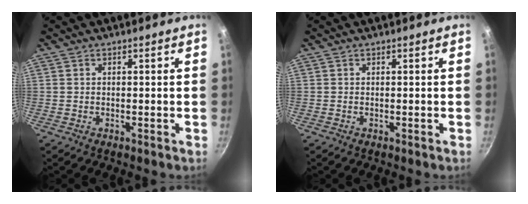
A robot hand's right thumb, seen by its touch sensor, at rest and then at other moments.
{"total": 0.0}